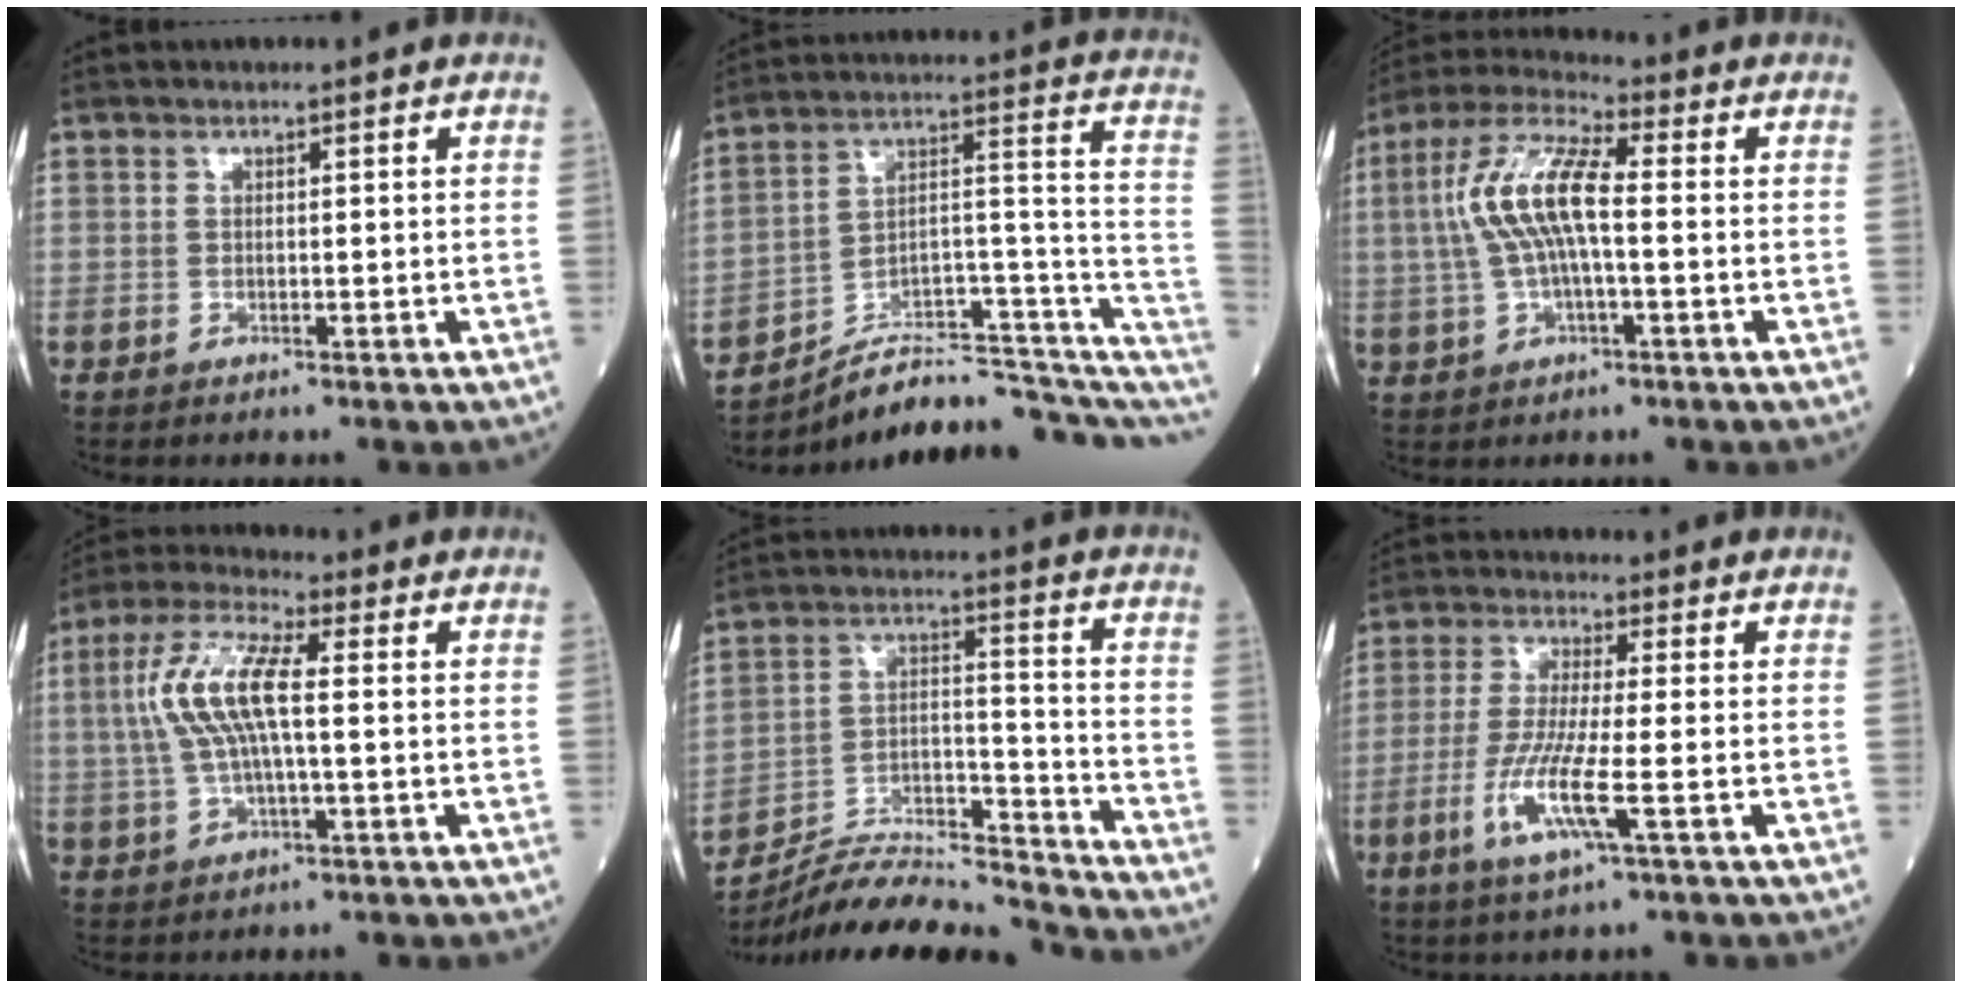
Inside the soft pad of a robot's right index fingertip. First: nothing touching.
{"total": 16.9, "force": [-13.9, 4.9, 8.3], "torque": [-0.082, 0.080, -0.203]}
{"total": 11.0, "force": [0.4, 2.9, 10.6], "torque": [-0.229, 0.023, 0.003]}
{"total": 10.1, "force": [0.9, 2.4, 9.7], "torque": [-0.214, 0.019, 0.015]}
{"total": 18.5, "force": [-17.8, 0.7, 4.8], "torque": [-0.087, 0.032, -0.301]}
{"total": 8.6, "force": [-2.8, 0.1, 8.2], "torque": [-0.169, -0.018, -0.060]}